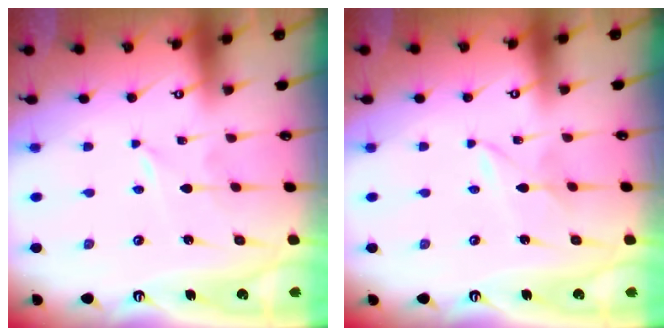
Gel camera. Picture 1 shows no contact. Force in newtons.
{"total": 1.7, "press": 1.7, "slide": 0.2}